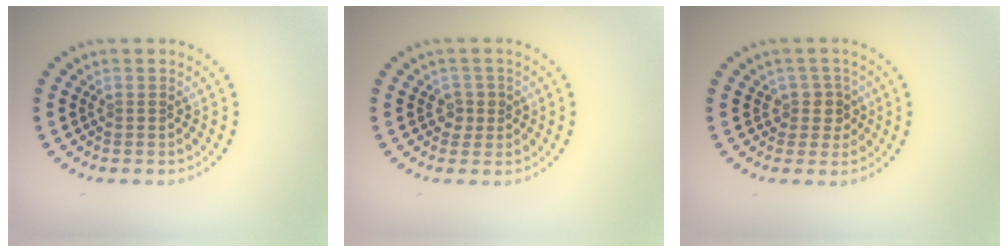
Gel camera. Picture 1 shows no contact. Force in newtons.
{"total": 1.3, "press": 1.2, "slide": 0.6}
{"total": 2.1, "press": 1.7, "slide": 1.3}